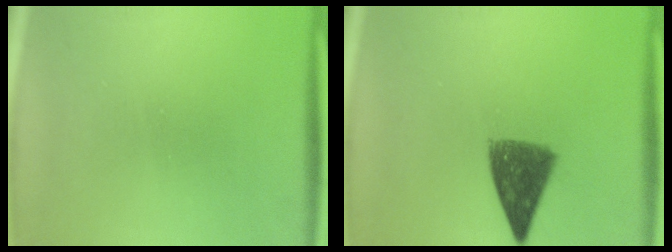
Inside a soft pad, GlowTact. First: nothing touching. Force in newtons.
{"total": 8.4}